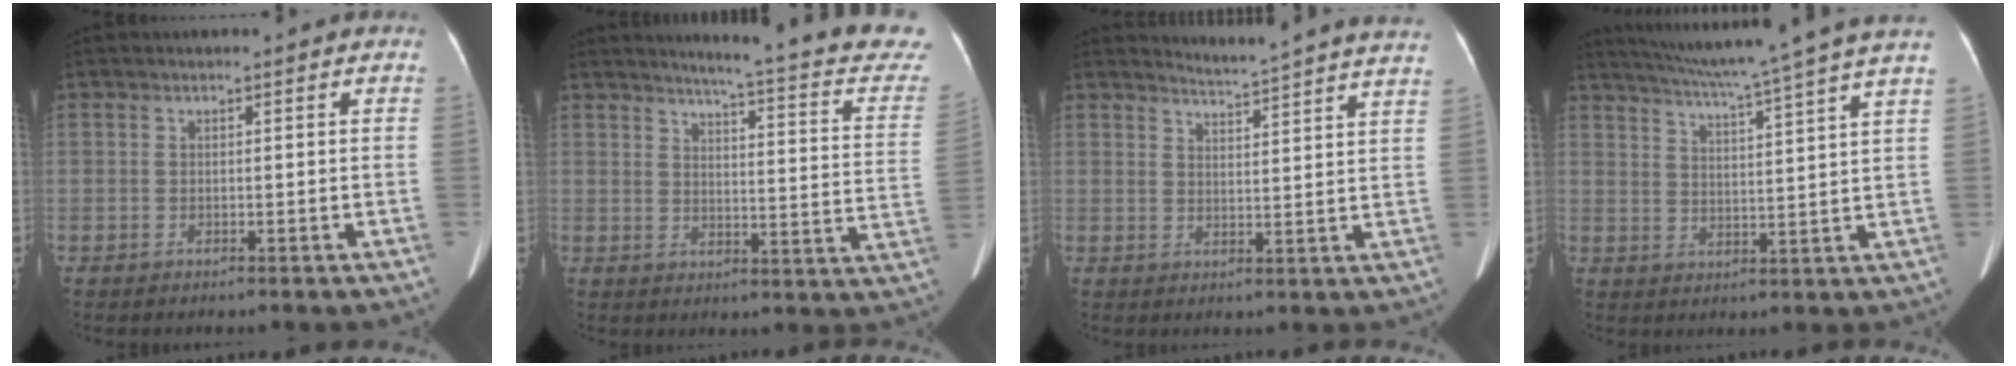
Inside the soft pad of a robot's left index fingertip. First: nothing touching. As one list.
[{"total": 19.4, "force": [17.7, 0.7, 7.9], "torque": [-0.094, -0.084, 0.188]}, {"total": 12.6, "force": [12.2, -1.6, 2.5], "torque": [-0.041, -0.062, 0.138]}, {"total": 16.9, "force": [14.3, -2.2, 8.7], "torque": [-0.151, -0.013, 0.191]}]